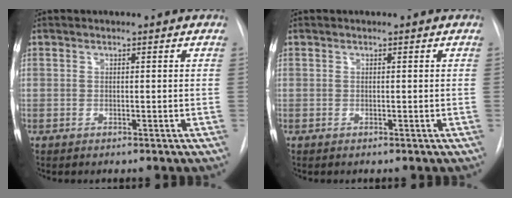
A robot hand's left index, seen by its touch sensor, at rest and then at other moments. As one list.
[{"total": 0.0}]